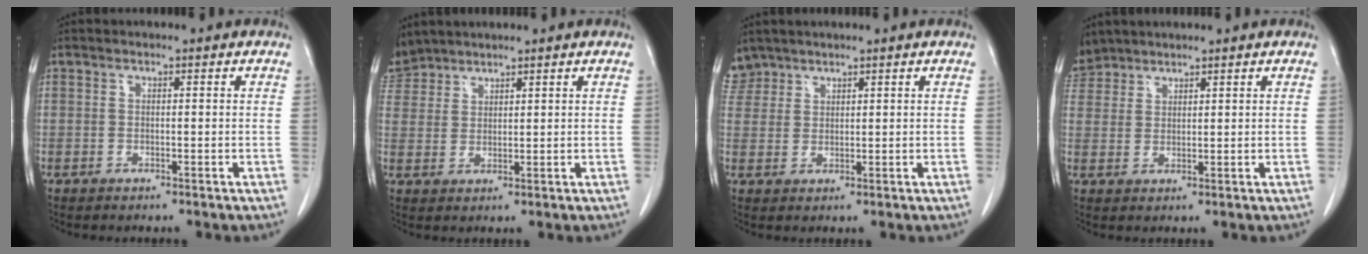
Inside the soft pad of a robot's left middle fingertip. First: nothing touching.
{"total": 5.0, "force": [4.7, 1.7, -0.1], "torque": [-0.002, 0.014, 0.098]}
{"total": 3.7, "force": [3.2, 1.8, -0.3], "torque": [0.009, 0.009, 0.066]}
{"total": 5.0, "force": [4.5, 2.1, 0.1], "torque": [-0.004, 0.013, 0.093]}